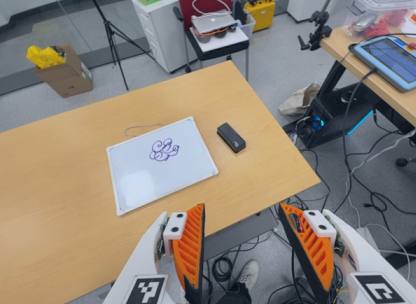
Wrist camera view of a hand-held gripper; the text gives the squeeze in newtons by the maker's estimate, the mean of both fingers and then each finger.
{"total": 0.0}